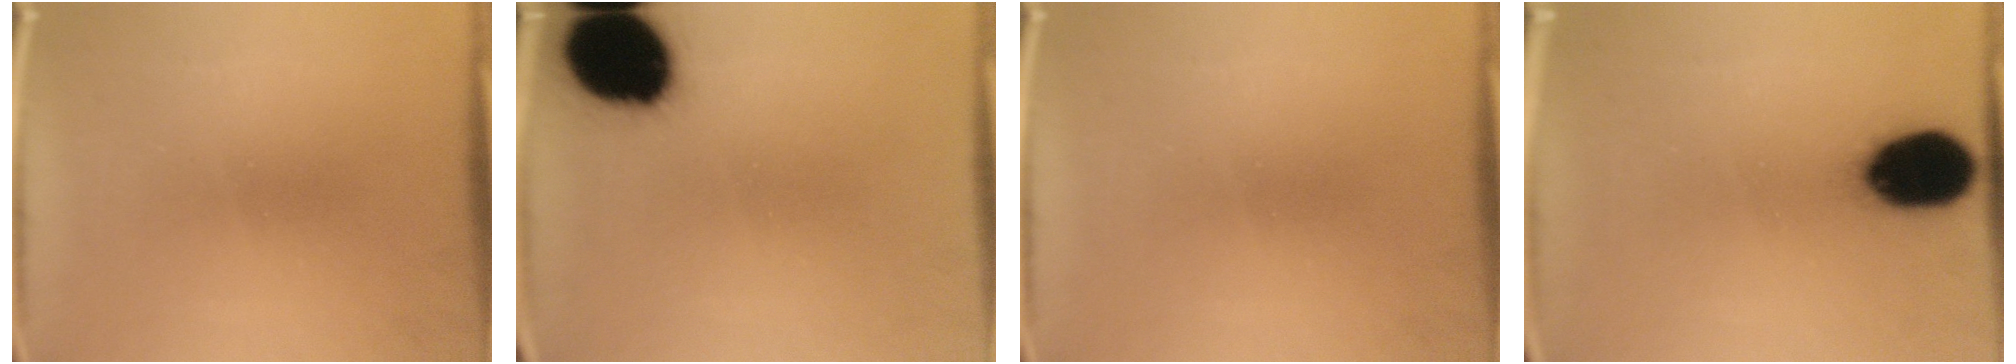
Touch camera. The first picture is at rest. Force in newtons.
{"total": 19.8}
{"total": 0.0}
{"total": 16.5}